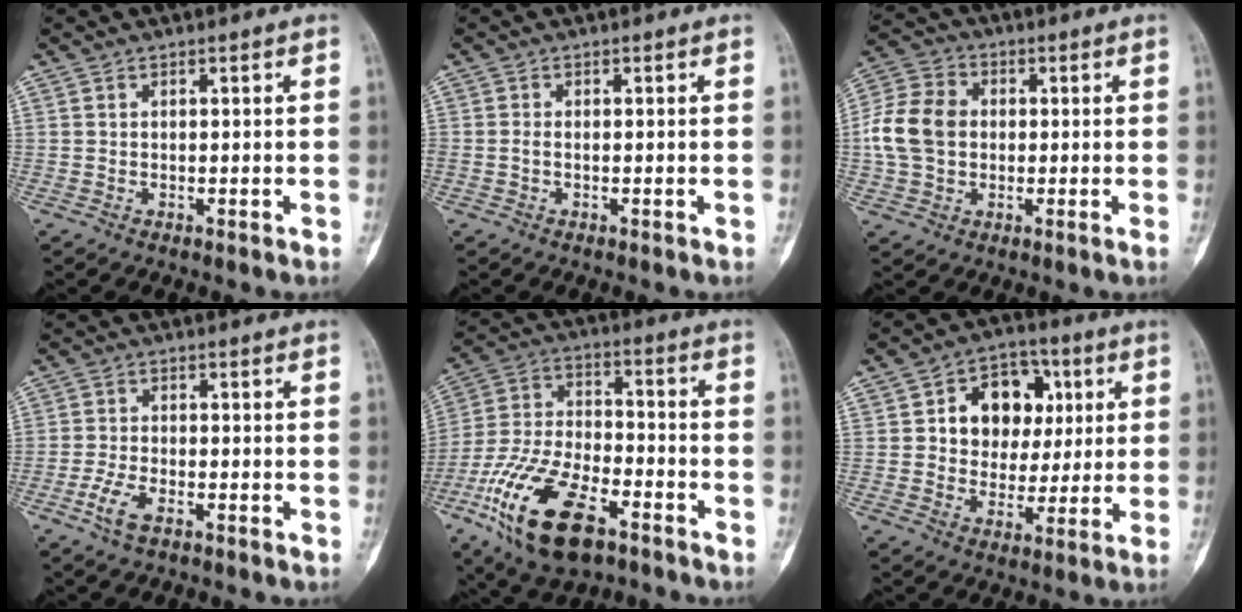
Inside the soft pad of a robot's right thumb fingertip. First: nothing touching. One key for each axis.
{"total": 1.0, "fx": -0.3, "fy": 0.7, "fz": 0.7, "tx": -0.016, "ty": 0.000, "tz": -0.008}
{"total": 11.3, "fx": -0.1, "fy": 8.6, "fz": 7.3, "tx": -0.135, "ty": 0.022, "tz": -0.009}
{"total": 4.9, "fx": -2.7, "fy": 2.2, "fz": 3.4, "tx": -0.073, "ty": 0.010, "tz": -0.052}
{"total": 20.8, "fx": -10.9, "fy": 9.7, "fz": 14.8, "tx": -0.292, "ty": 0.042, "tz": -0.196}
{"total": 13.3, "fx": 2.9, "fy": 10.4, "fz": 7.8, "tx": -0.061, "ty": 0.010, "tz": 0.045}